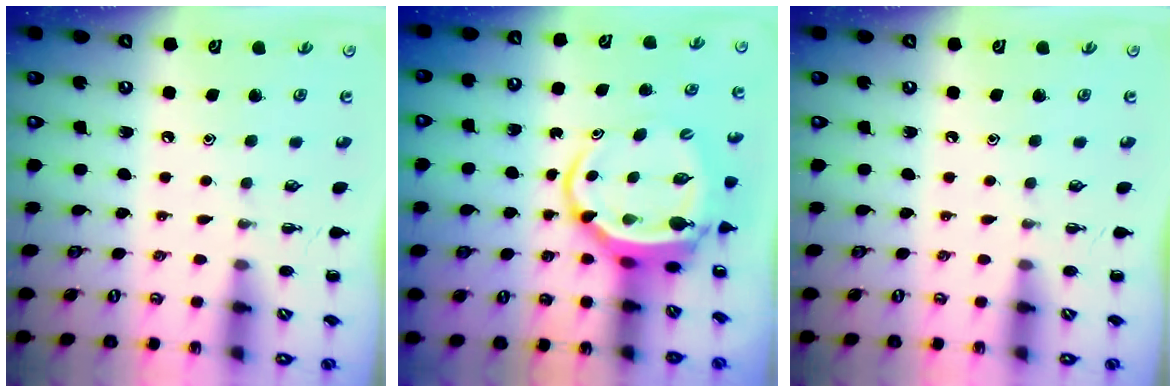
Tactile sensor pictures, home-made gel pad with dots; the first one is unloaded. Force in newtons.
{"total": 5.9, "press": 5.8, "slide": 1.1}
{"total": 0.0}